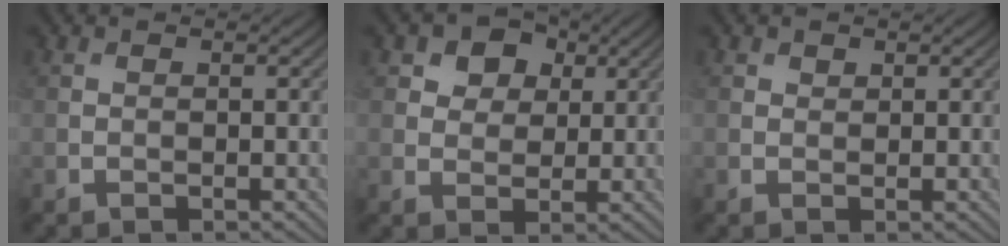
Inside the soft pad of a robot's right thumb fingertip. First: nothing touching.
{"total": 6.4, "force": [3.1, 4.6, 3.0], "torque": [-0.074, -0.003, 0.050]}
{"total": 0.8, "force": [0.6, 0.6, 0.1], "torque": [0.000, -0.004, 0.011]}